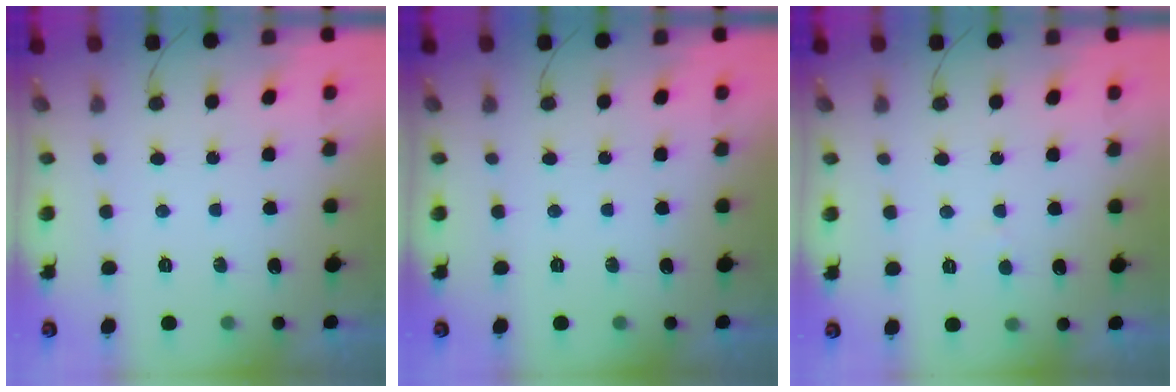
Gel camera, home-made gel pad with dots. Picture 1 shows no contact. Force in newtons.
{"total": 0.0}
{"total": 2.6, "press": 2.6, "slide": 0.2}